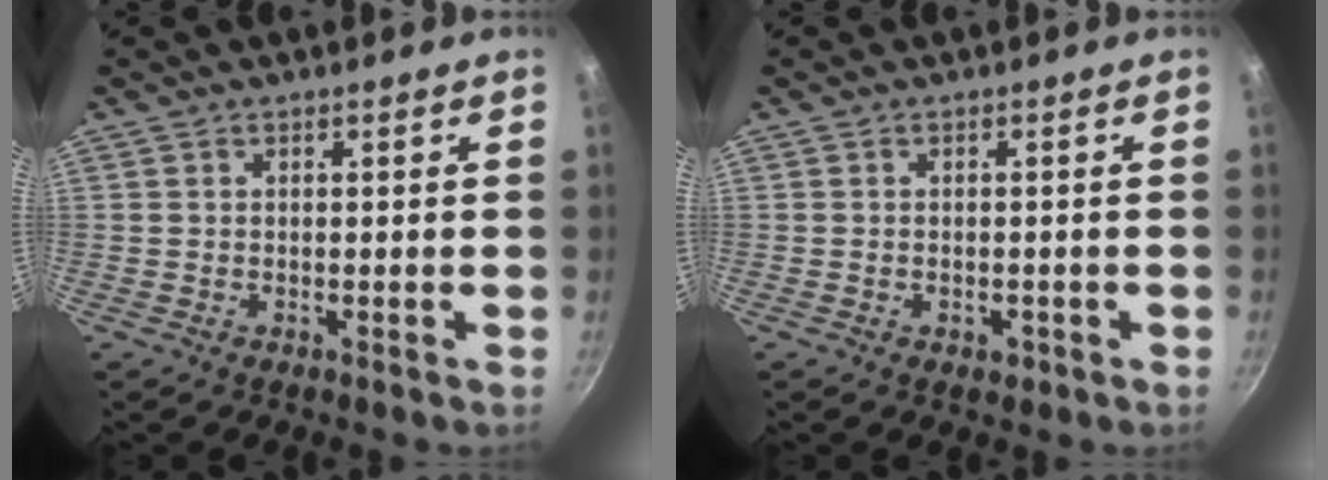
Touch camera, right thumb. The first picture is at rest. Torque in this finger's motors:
{"motor_torque": [-0.13, 0.22, 0.11, 0.36, 0.03]}